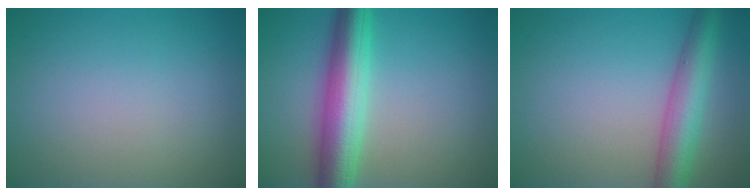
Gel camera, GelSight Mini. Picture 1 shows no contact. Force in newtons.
{"total": 7.1, "press": 7.1, "slide": 0.1}
{"total": 5.2, "press": 5.2, "slide": 0.1}